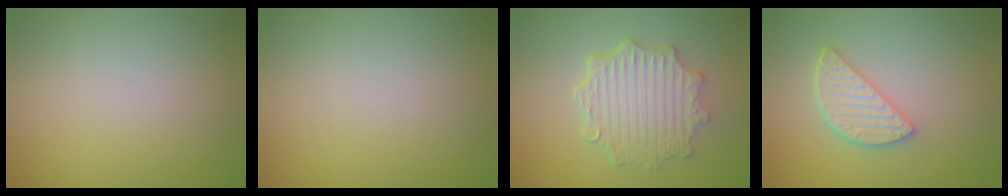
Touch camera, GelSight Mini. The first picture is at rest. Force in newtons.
{"total": 0.0}
{"total": 5.1, "press": 4.1, "slide": 3.0}
{"total": 3.7, "press": 3.0, "slide": 2.1}